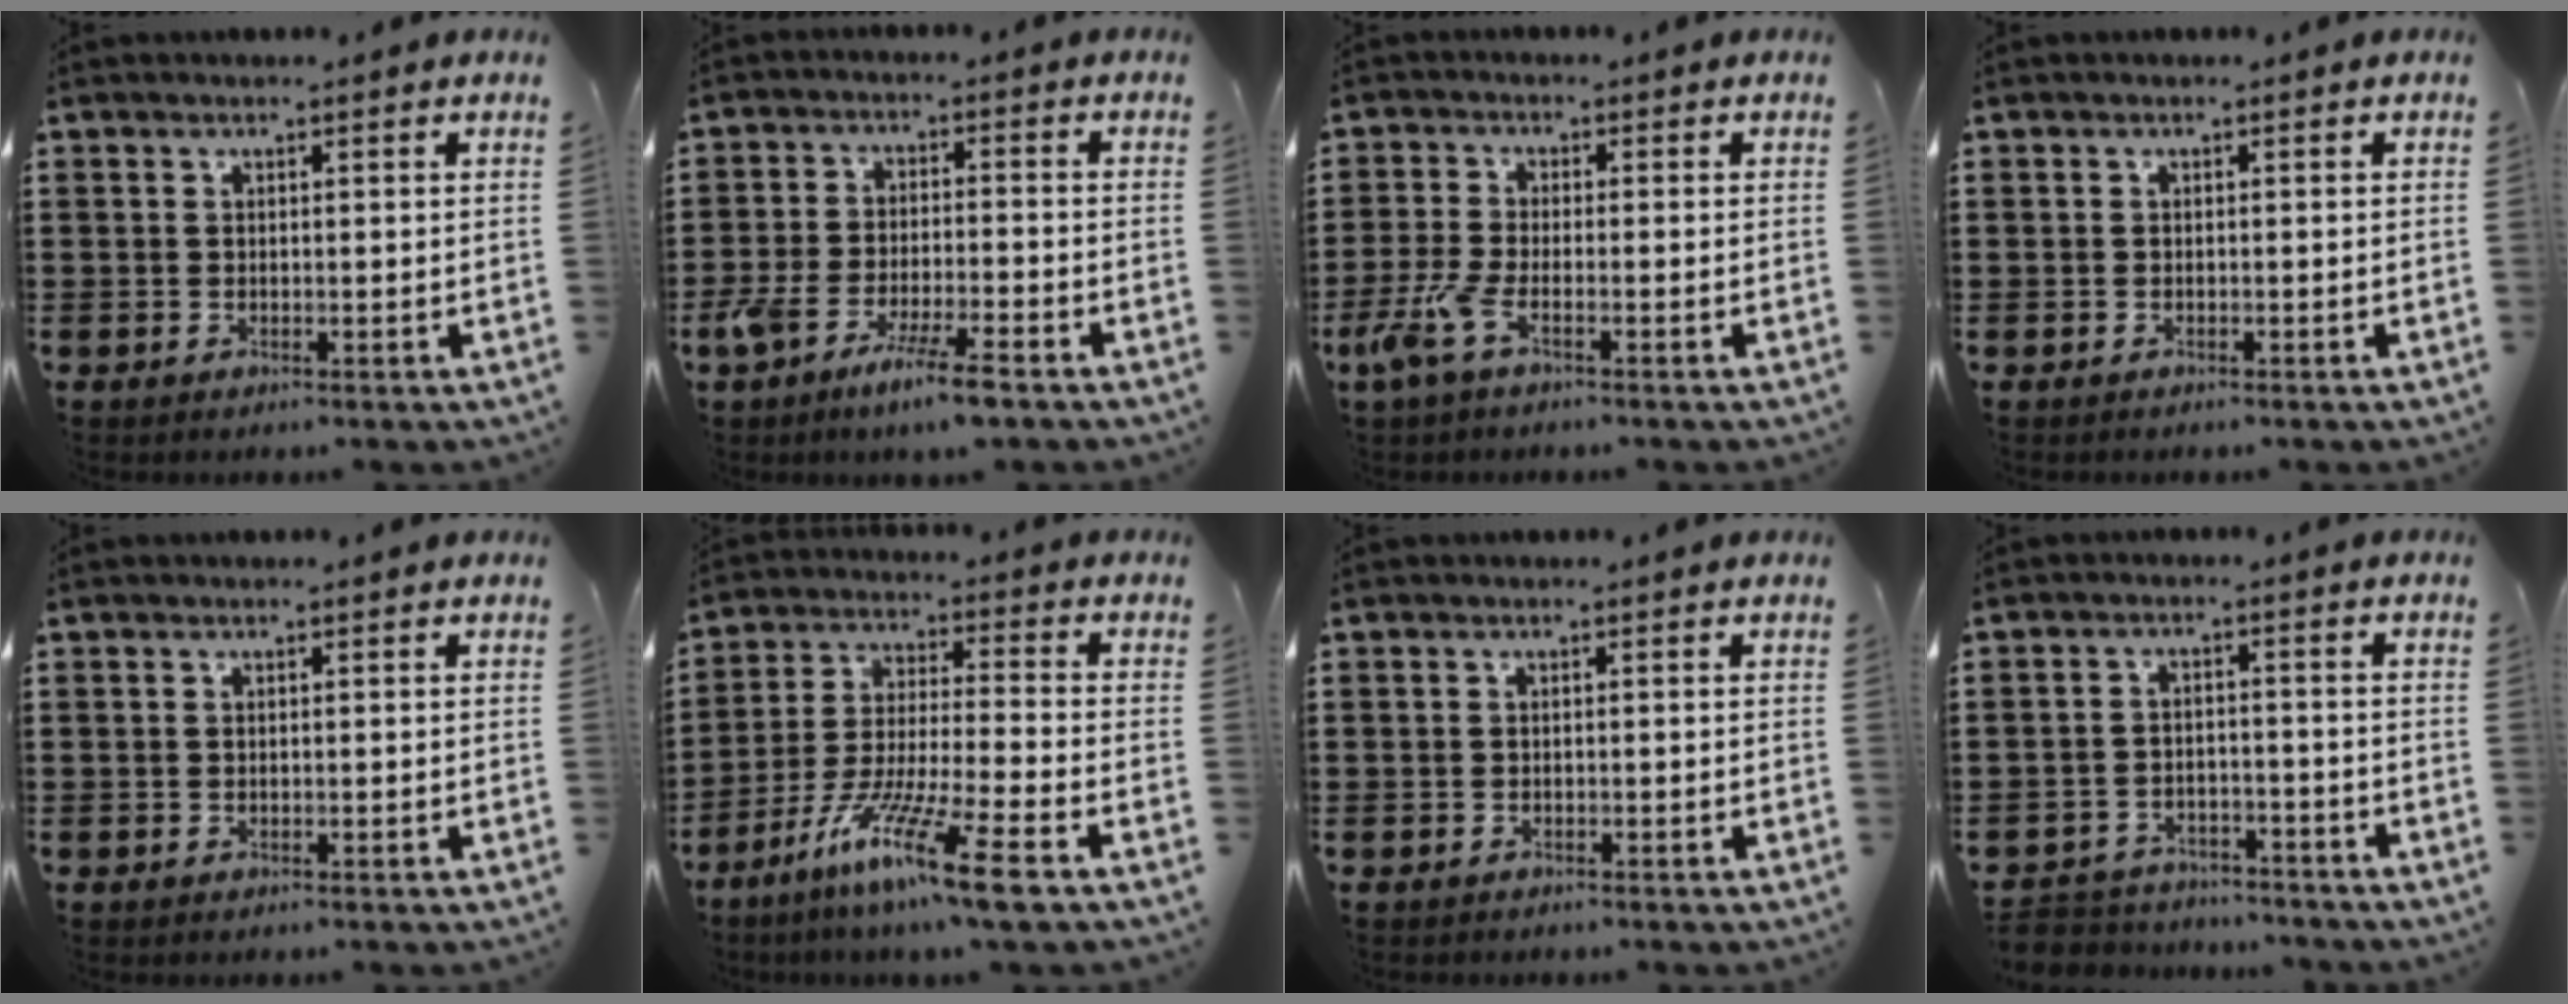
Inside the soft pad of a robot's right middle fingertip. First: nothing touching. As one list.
[{"total": 7.0, "force": [-5.1, 0.8, 4.7], "torque": [-0.109, -0.014, -0.098]}, {"total": 4.6, "force": [-2.5, 1.2, 3.8], "torque": [-0.105, -0.013, -0.052]}, {"total": 0.7, "force": [-0.5, 0.5, -0.1], "torque": [0.003, 0.005, -0.012]}, {"total": 0.0}, {"total": 12.6, "force": [-9.0, 0.8, 8.9], "torque": [-0.171, 0.007, -0.171]}, {"total": 0.6, "force": [-0.5, 0.2, -0.1], "torque": [0.001, 0.002, -0.013]}, {"total": 4.2, "force": [-4.1, 0.9, -0.2], "torque": [-0.009, 0.003, -0.090]}]